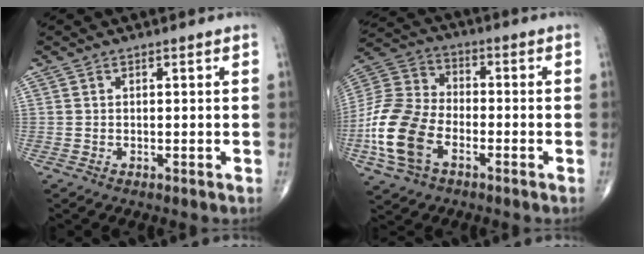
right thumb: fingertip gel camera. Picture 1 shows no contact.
{"total": 15.7, "force": [-5.4, 9.7, 11.1], "torque": [-0.233, 0.024, -0.112]}